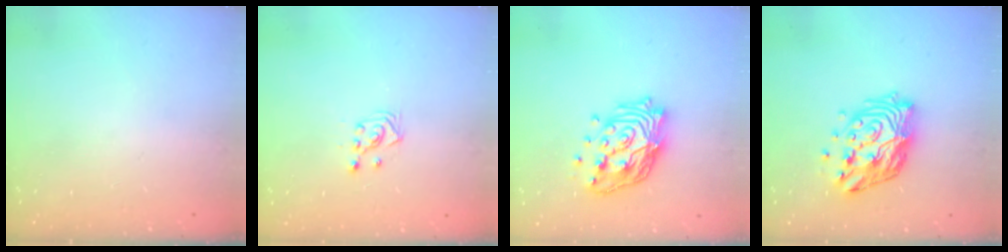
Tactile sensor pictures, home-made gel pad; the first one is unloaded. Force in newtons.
{"total": 3.0, "press": 2.8, "slide": 1.0}
{"total": 16.7, "press": 16.7, "slide": 1.5}
{"total": 15.0, "press": 14.9, "slide": 1.6}